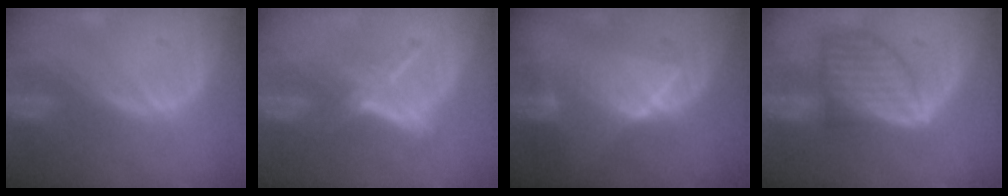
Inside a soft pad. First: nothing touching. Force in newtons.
{"total": 6.0, "press": 5.1, "slide": 3.2}
{"total": 7.1, "press": 7.0, "slide": 1.1}
{"total": 8.1, "press": 8.1, "slide": 0.3}